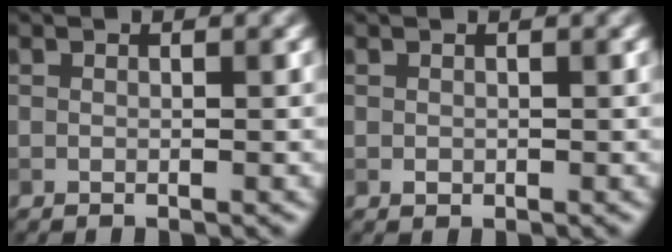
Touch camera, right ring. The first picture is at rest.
{"total": 0.5, "force": [0.1, 0.5, 0.2], "torque": [0.000, -0.001, 0.001]}